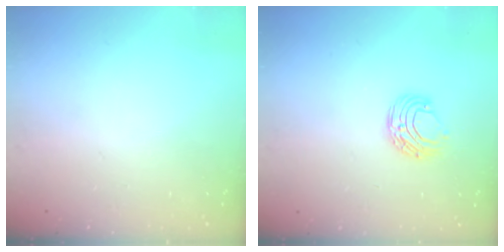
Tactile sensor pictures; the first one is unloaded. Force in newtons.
{"total": 6.8, "press": 6.7, "slide": 0.6}